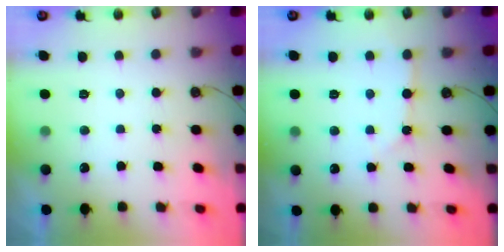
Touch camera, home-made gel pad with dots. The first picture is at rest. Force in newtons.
{"total": 3.5, "press": 3.5, "slide": 0.4}